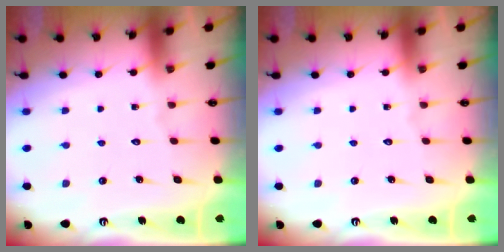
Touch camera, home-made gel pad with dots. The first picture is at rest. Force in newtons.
{"total": 0.0}